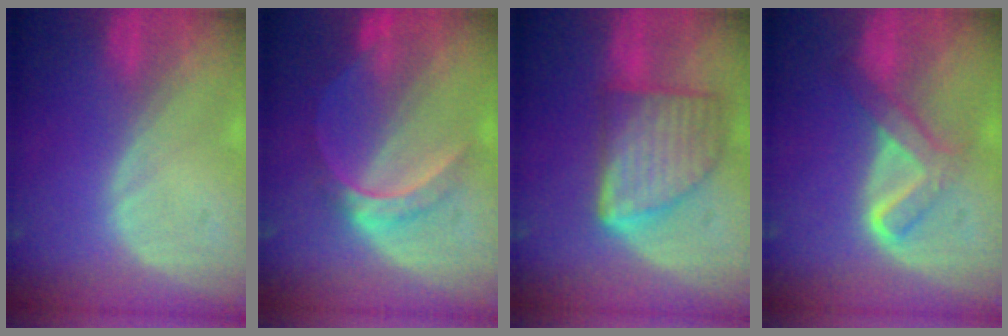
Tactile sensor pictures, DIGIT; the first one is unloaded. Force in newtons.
{"total": 6.4, "press": 5.5, "slide": 3.2}
{"total": 9.1, "press": 9.1, "slide": 0.4}
{"total": 5.2, "press": 5.2, "slide": 0.4}